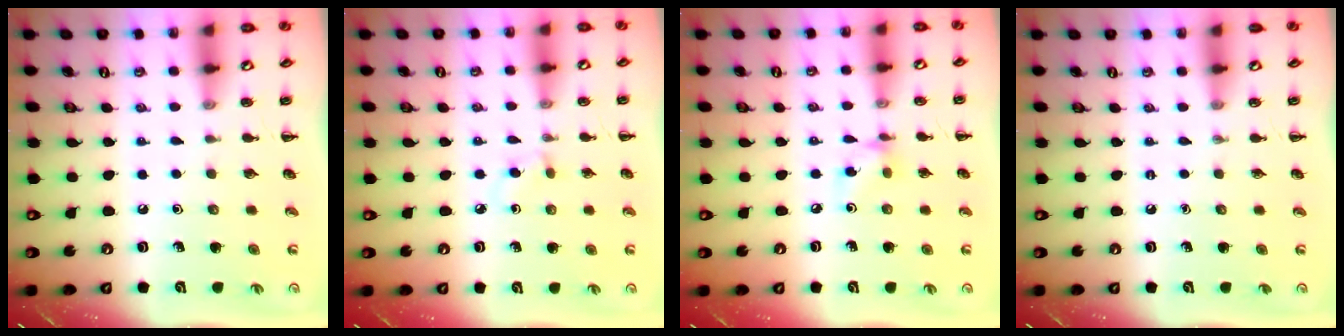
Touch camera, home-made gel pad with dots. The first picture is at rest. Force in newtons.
{"total": 1.8, "press": 1.6, "slide": 0.8}
{"total": 5.1, "press": 4.9, "slide": 1.2}
{"total": 0.0}